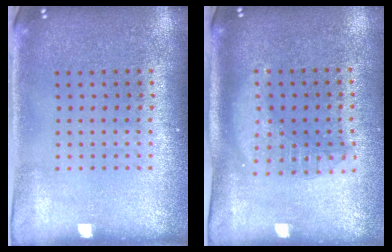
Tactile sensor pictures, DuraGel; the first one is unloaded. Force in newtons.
{"total": 1.7, "press": 1.5, "slide": 0.9}